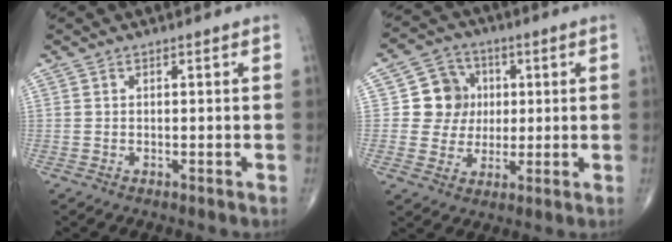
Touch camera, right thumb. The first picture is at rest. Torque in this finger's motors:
{"motor_torque": [-0.39, 0.46, 0.23, -0.08, 0.03]}